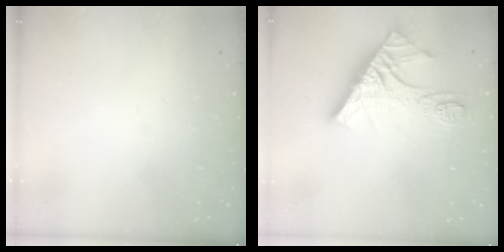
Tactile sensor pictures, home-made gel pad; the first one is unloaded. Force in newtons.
{"total": 14.9, "press": 14.9, "slide": 1.1}